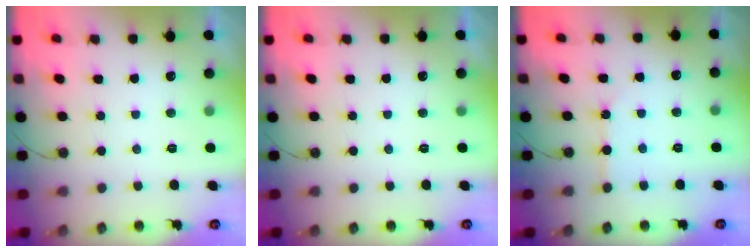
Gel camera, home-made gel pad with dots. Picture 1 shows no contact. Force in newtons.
{"total": 0.0}
{"total": 3.3, "press": 3.3, "slide": 0.3}